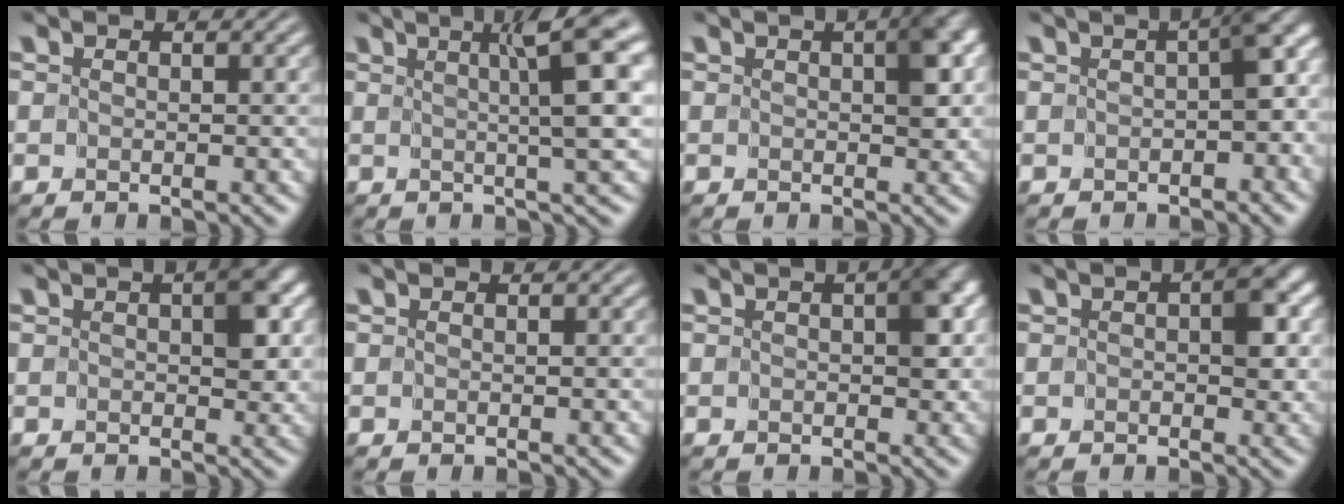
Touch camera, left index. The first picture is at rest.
{"total": 7.0, "force": [1.8, 0.8, 6.7], "torque": [-0.072, 0.017, 0.026]}
{"total": 3.3, "force": [0.5, 1.6, 2.8], "torque": [-0.033, 0.006, 0.003]}
{"total": 4.3, "force": [-0.4, 1.5, 4.0], "torque": [-0.046, 0.011, -0.011]}
{"total": 3.6, "force": [0.5, 1.9, 3.0], "torque": [-0.031, 0.003, 0.003]}
{"total": 0.0}
{"total": 3.2, "force": [0.2, 1.8, 2.6], "torque": [-0.029, 0.004, -0.002]}
{"total": 3.3, "force": [0.3, 1.9, 2.6], "torque": [-0.027, 0.003, -0.002]}